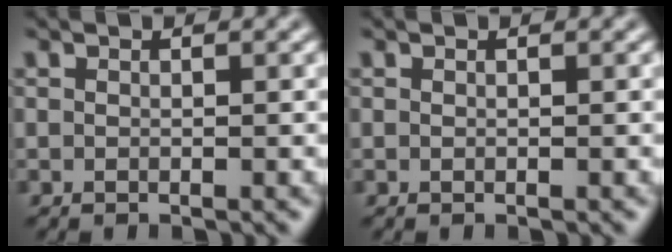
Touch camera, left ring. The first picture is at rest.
{"total": 0.0}